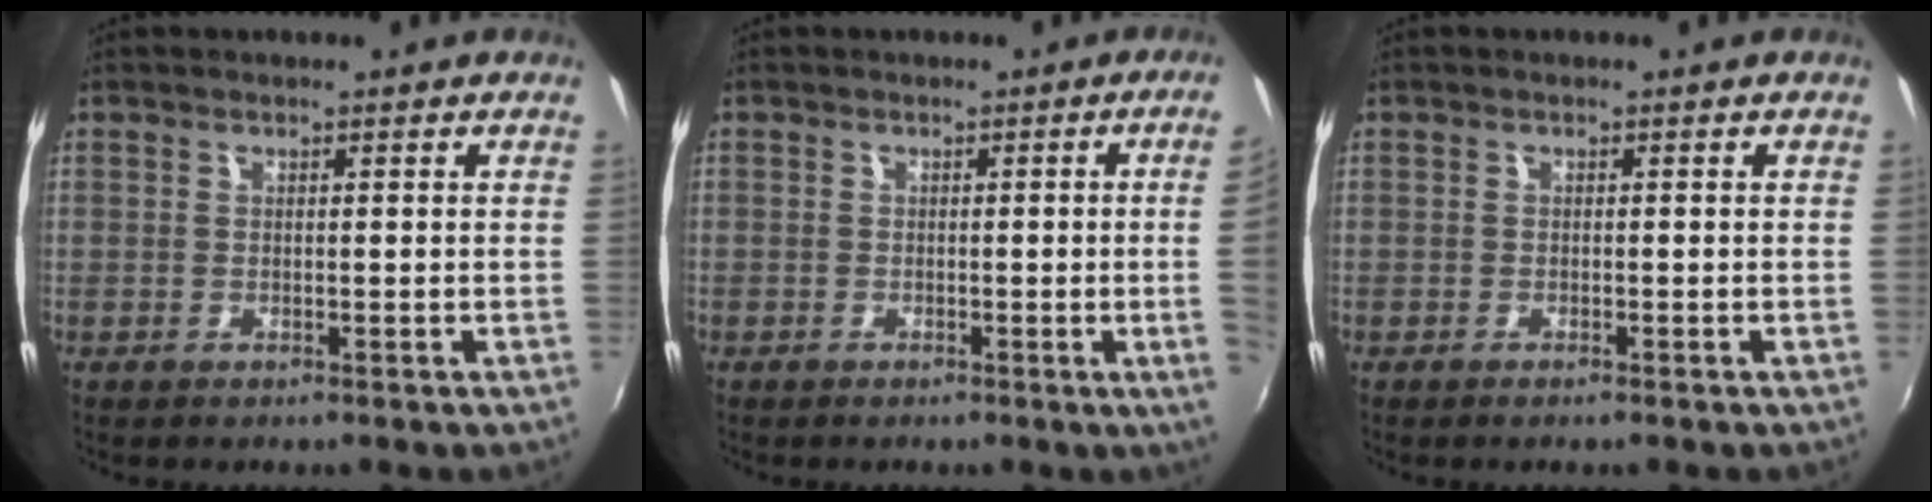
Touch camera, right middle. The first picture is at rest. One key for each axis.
{"total": 5.0, "fx": 0.2, "fy": -2.2, "fz": 4.5, "tx": -0.069, "ty": -0.008, "tz": 0.007}
{"total": 0.6, "fx": -0.5, "fy": 0.1, "fz": 0.3, "tx": -0.005, "ty": -0.002, "tz": -0.011}